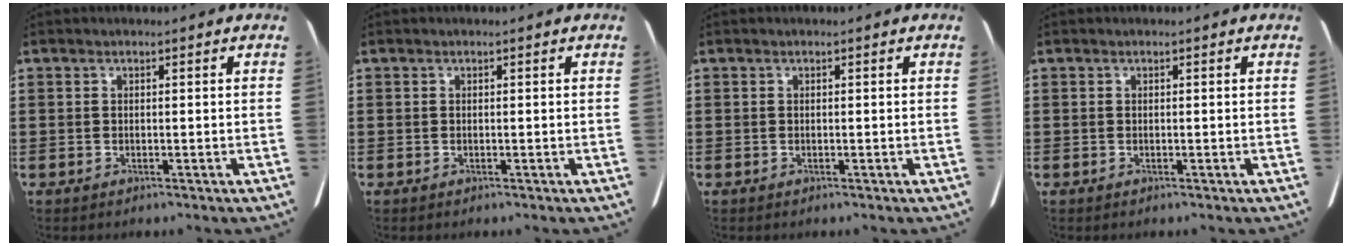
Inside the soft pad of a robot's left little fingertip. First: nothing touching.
{"total": 0.0}
{"total": 0.0}
{"total": 0.0}